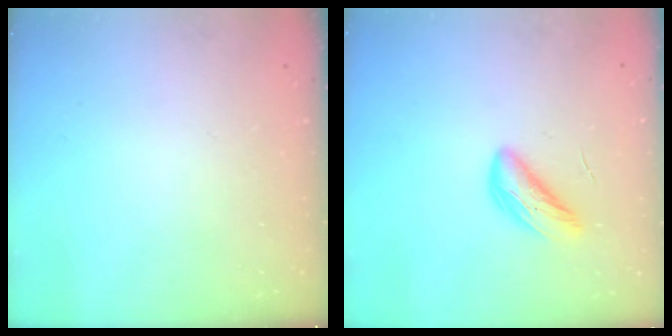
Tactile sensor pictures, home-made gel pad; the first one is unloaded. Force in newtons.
{"total": 6.1, "press": 6.1, "slide": 0.3}